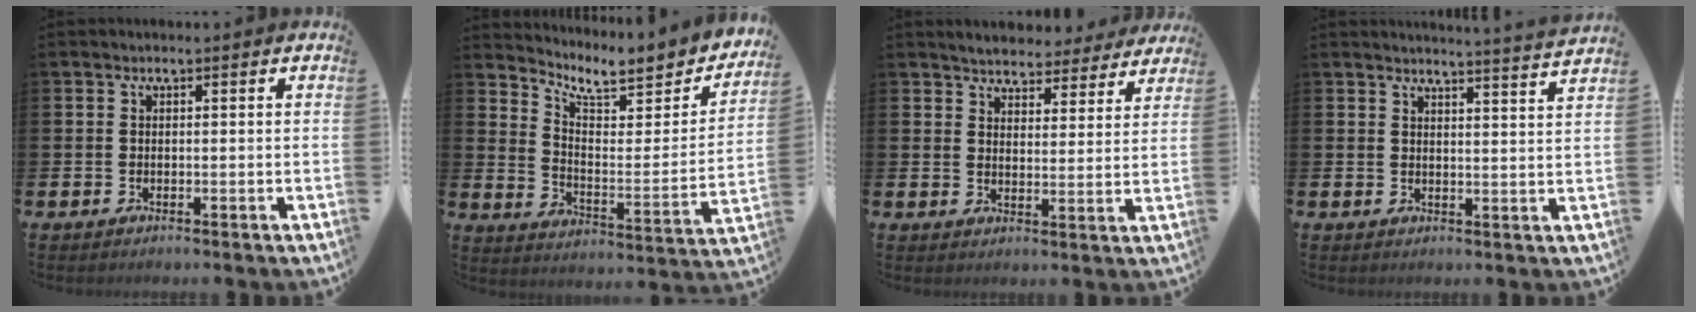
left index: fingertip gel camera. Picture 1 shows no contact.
{"total": 7.6, "force": [6.8, 1.8, 2.8], "torque": [-0.074, -0.056, 0.112]}
{"total": 4.8, "force": [4.6, 1.0, 0.2], "torque": [-0.019, -0.030, 0.080]}
{"total": 3.8, "force": [3.7, -0.9, 0.1], "torque": [0.003, -0.035, 0.063]}